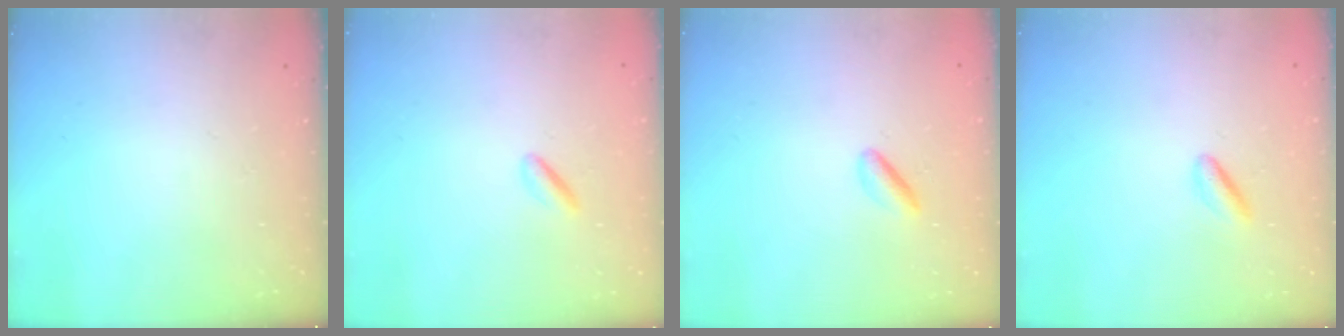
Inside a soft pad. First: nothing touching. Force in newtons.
{"total": 1.4, "press": 1.2, "slide": 0.8}
{"total": 3.0, "press": 2.7, "slide": 1.2}
{"total": 2.7, "press": 2.6, "slide": 0.7}